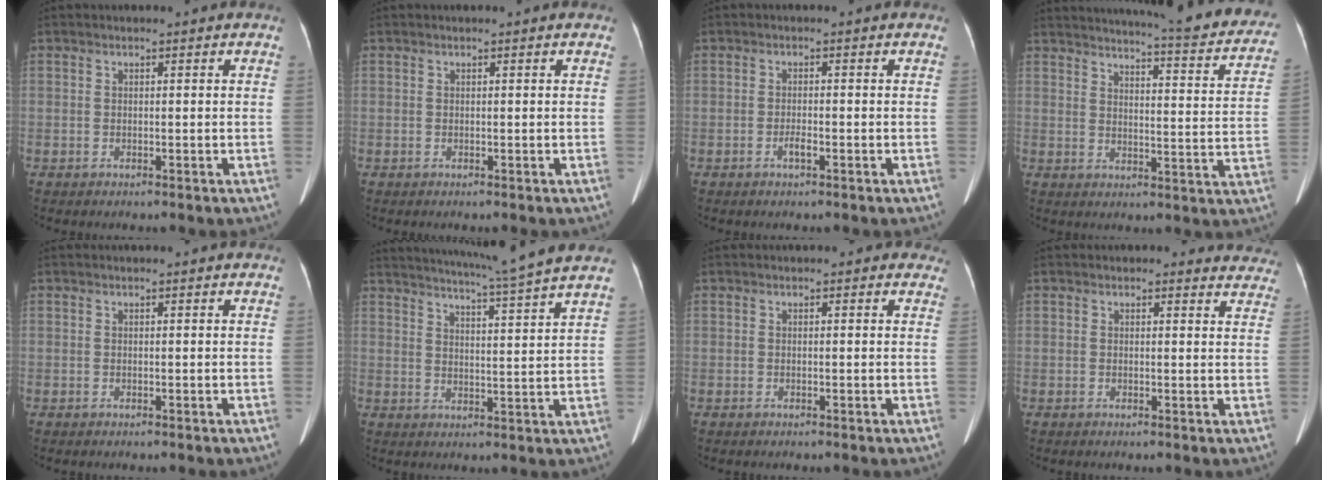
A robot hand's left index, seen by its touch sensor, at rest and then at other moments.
{"total": 0.0}
{"total": 2.2, "force": [-2.0, 0.2, 0.7], "torque": [-0.016, 0.001, -0.030]}
{"total": 26.1, "force": [23.6, 2.8, 10.9], "torque": [-0.150, -0.065, 0.272]}
{"total": 0.5, "force": [0.5, 0.0, 0.2], "torque": [-0.002, 0.009, 0.005]}
{"total": 13.7, "force": [12.0, -2.2, 6.3], "torque": [-0.110, -0.023, 0.156]}
{"total": 1.6, "force": [1.2, 1.0, 0.4], "torque": [0.010, -0.001, -0.003]}
{"total": 6.6, "force": [6.2, 2.2, 0.2], "torque": [0.039, -0.014, 0.029]}